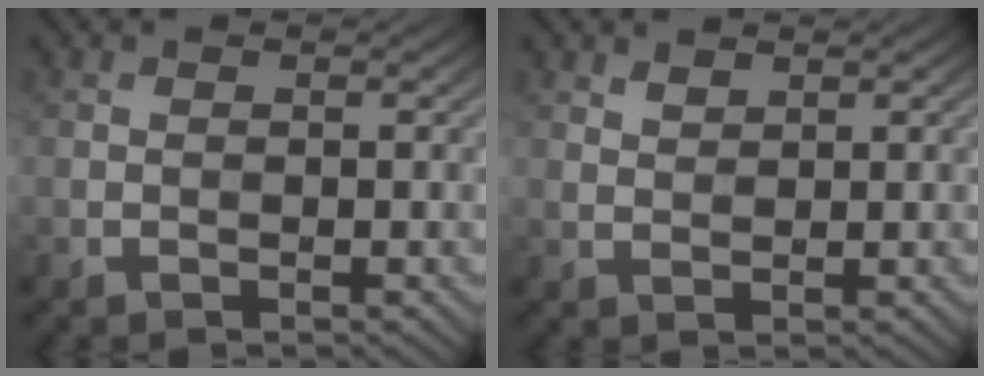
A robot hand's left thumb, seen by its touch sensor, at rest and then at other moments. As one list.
[{"total": 1.5, "force": [1.3, 0.6, 0.6], "torque": [-0.017, -0.001, 0.029]}]